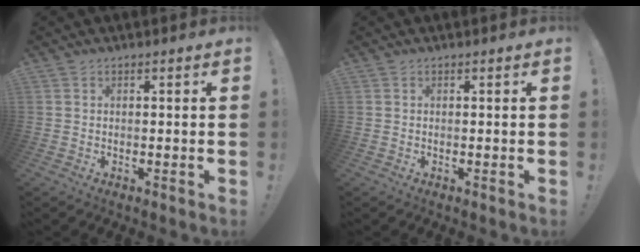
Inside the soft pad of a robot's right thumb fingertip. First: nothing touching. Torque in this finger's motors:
{"motor_torque": [0.00, 0.00, 0.02, -0.02, 0.00]}